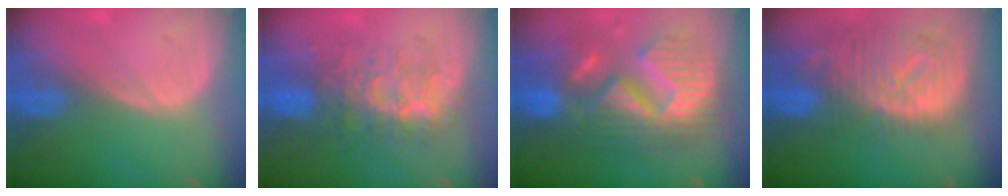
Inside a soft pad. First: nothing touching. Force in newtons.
{"total": 9.3, "press": 8.5, "slide": 4.0}
{"total": 13.1, "press": 13.0, "slide": 1.4}
{"total": 12.4, "press": 10.8, "slide": 6.2}